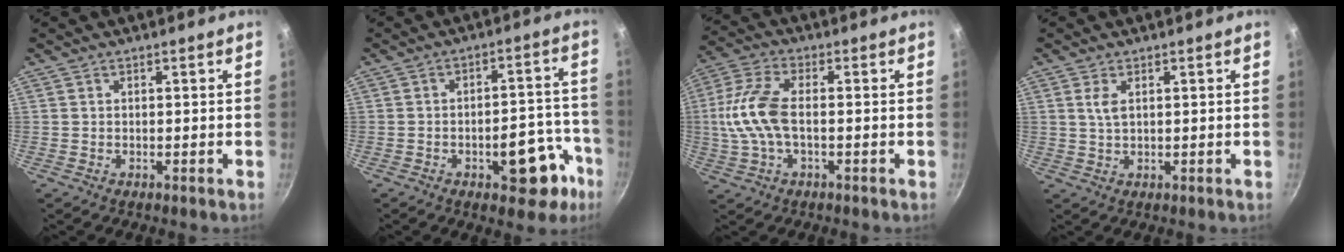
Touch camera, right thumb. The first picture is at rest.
{"total": 12.3, "force": [-5.7, 6.1, 9.1], "torque": [-0.062, 0.051, -0.067]}
{"total": 11.3, "force": [-0.6, 5.6, 9.8], "torque": [-0.211, 0.022, -0.025]}
{"total": 2.7, "force": [0.9, 1.3, 2.2], "torque": [-0.043, -0.004, 0.020]}